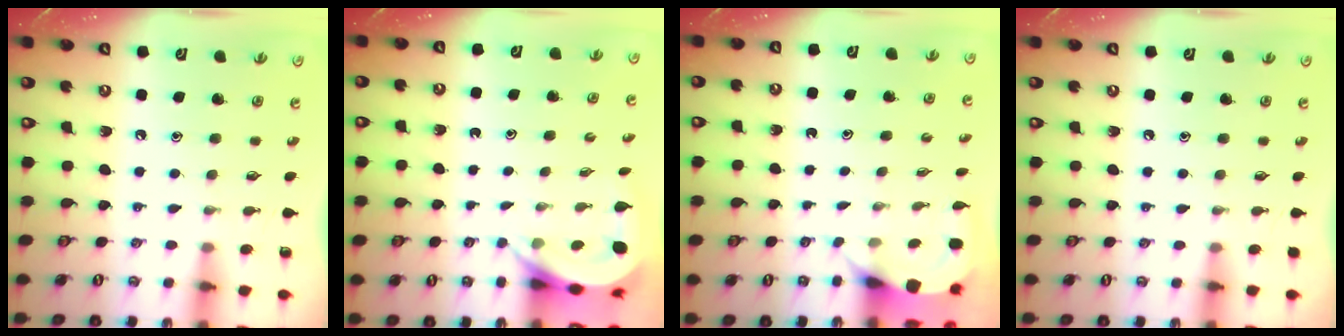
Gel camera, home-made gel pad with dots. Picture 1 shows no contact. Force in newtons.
{"total": 6.2, "press": 6.2, "slide": 0.4}
{"total": 4.5, "press": 4.5, "slide": 0.2}
{"total": 2.3, "press": 2.2, "slide": 0.4}